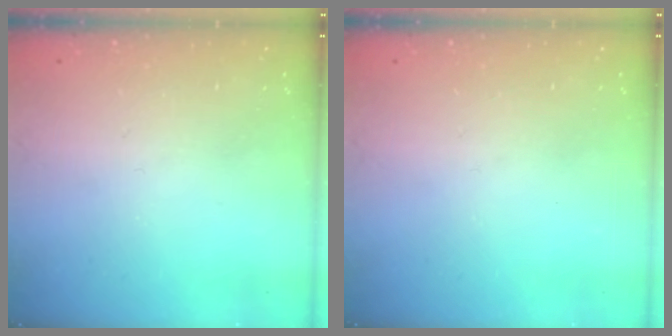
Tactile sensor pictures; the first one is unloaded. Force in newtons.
{"total": 0.0}